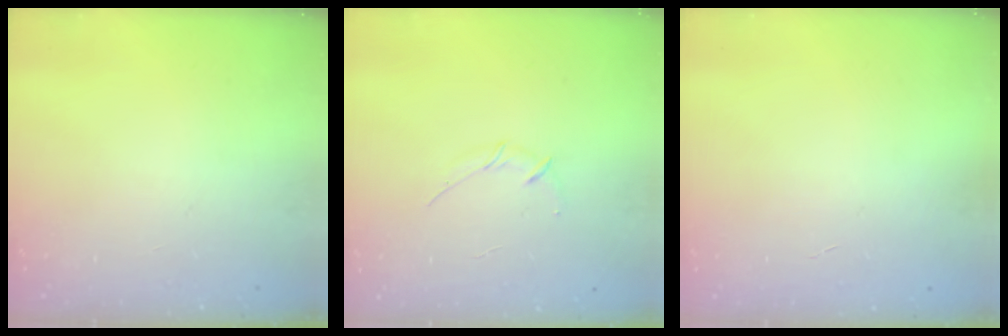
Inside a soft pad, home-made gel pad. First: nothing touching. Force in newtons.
{"total": 3.0, "press": 2.9, "slide": 0.8}
{"total": 0.0}